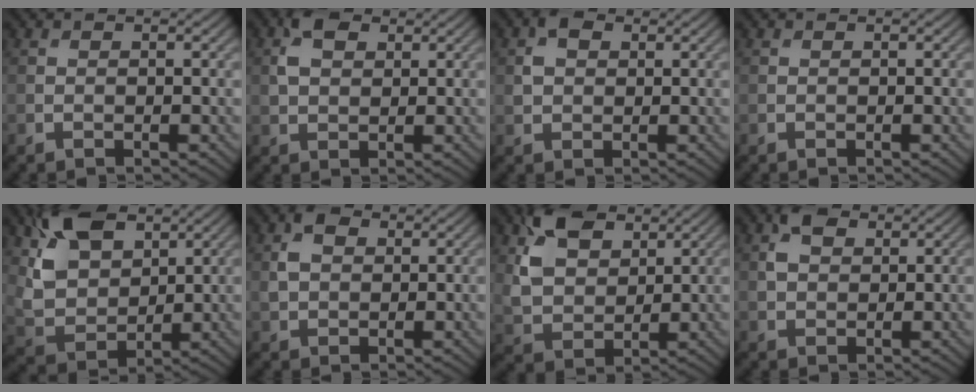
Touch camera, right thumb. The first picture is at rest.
{"total": 4.2, "force": [1.6, 2.7, 2.7], "torque": [-0.063, 0.006, 0.026]}
{"total": 3.0, "force": [1.0, 2.2, 1.8], "torque": [-0.040, 0.004, 0.015]}
{"total": 0.0}
{"total": 10.9, "force": [5.4, 6.6, 6.8], "torque": [-0.174, 0.004, 0.109]}
{"total": 3.8, "force": [1.1, 2.8, 2.3], "torque": [-0.056, 0.005, 0.019]}
{"total": 8.9, "force": [4.2, 5.7, 5.4], "torque": [-0.131, 0.001, 0.081]}
{"total": 3.7, "force": [1.5, 2.5, 2.3], "torque": [-0.052, 0.006, 0.023]}